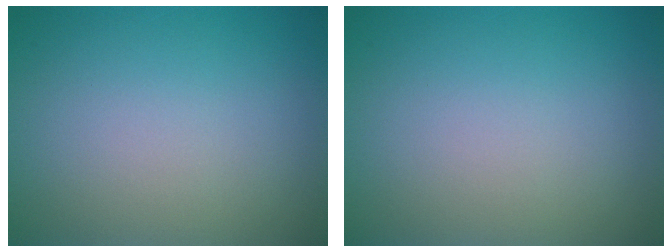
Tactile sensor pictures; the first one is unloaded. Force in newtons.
{"total": 0.0}